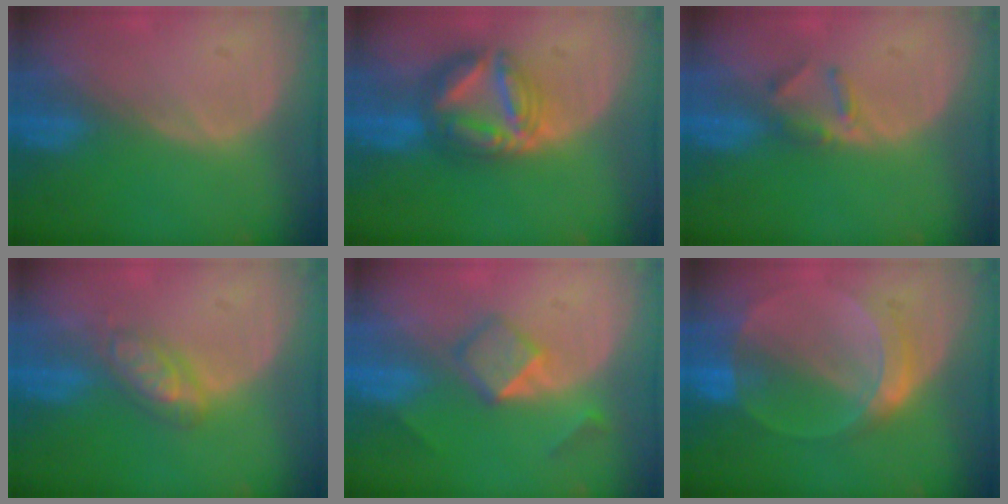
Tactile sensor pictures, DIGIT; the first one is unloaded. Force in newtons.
{"total": 7.7, "press": 7.7, "slide": 0.7}
{"total": 2.5, "press": 2.3, "slide": 1.0}
{"total": 4.6, "press": 4.5, "slide": 1.2}
{"total": 5.3, "press": 4.5, "slide": 2.8}
{"total": 6.1, "press": 5.6, "slide": 2.4}